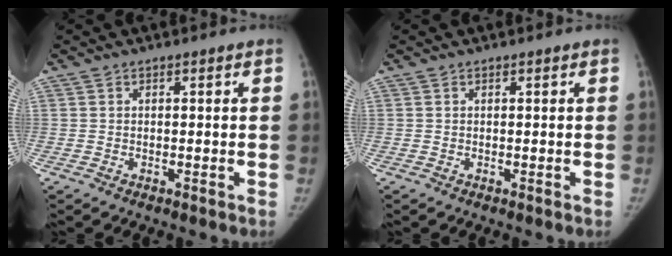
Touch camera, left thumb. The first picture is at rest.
{"total": 0.0}